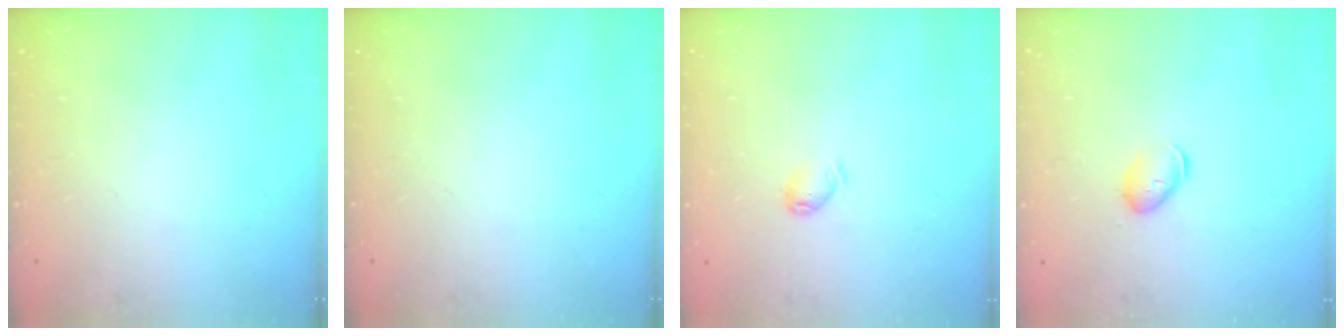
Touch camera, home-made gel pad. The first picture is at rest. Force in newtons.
{"total": 0.0}
{"total": 3.1, "press": 3.1, "slide": 0.4}
{"total": 6.0, "press": 6.0, "slide": 0.7}